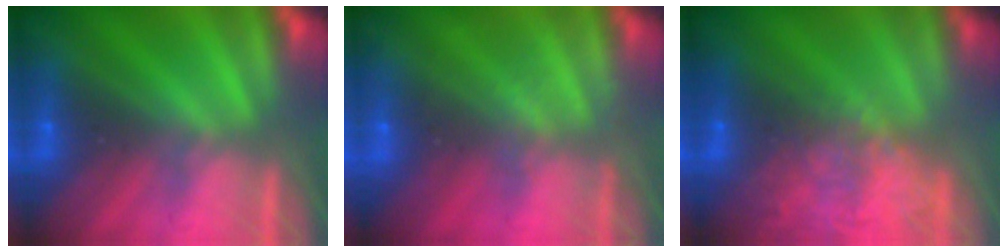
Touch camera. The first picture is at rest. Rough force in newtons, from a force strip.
{"total": 1.8}
{"total": 7.1}